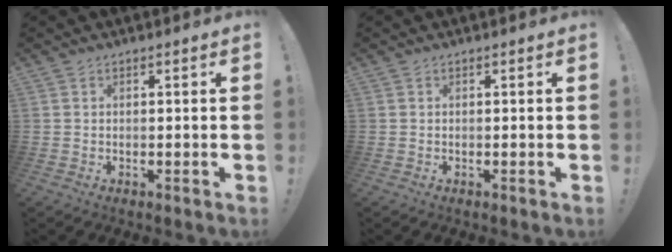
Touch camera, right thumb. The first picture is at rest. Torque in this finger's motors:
{"motor_torque": [0.00, 0.00, 0.00, 0.00, 0.00]}